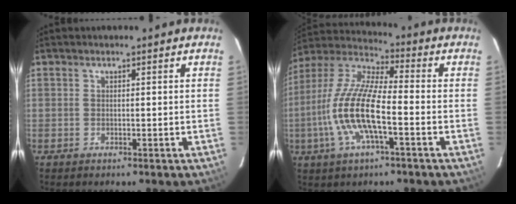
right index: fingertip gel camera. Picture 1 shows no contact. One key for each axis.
{"total": 15.2, "fx": -4.1, "fy": 4.1, "fz": 14.1, "tx": -0.292, "ty": -0.003, "tz": -0.087}